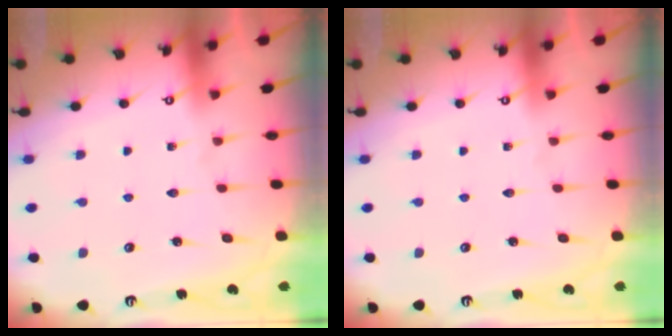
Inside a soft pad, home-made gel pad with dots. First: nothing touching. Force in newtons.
{"total": 0.0}